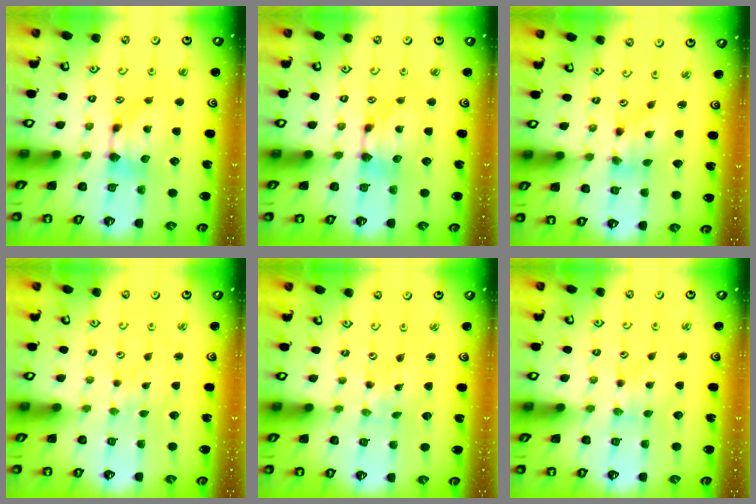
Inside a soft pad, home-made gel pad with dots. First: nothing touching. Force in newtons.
{"total": 0.0}
{"total": 2.1, "press": 1.6, "slide": 1.3}
{"total": 5.2, "press": 5.2, "slide": 0.2}
{"total": 6.1, "press": 6.1, "slide": 0.5}
{"total": 1.0, "press": 0.9, "slide": 0.3}